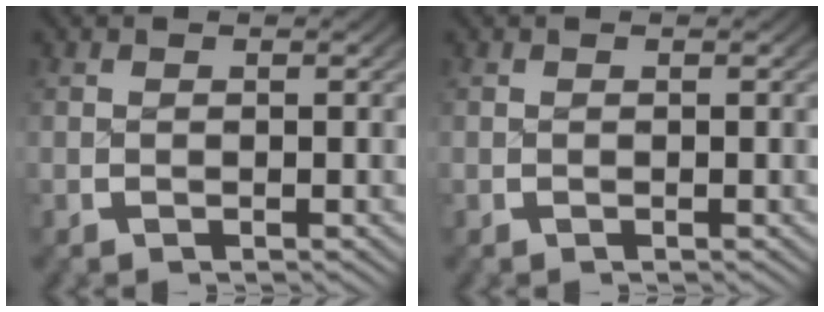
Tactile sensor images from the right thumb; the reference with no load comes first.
{"total": 0.0}